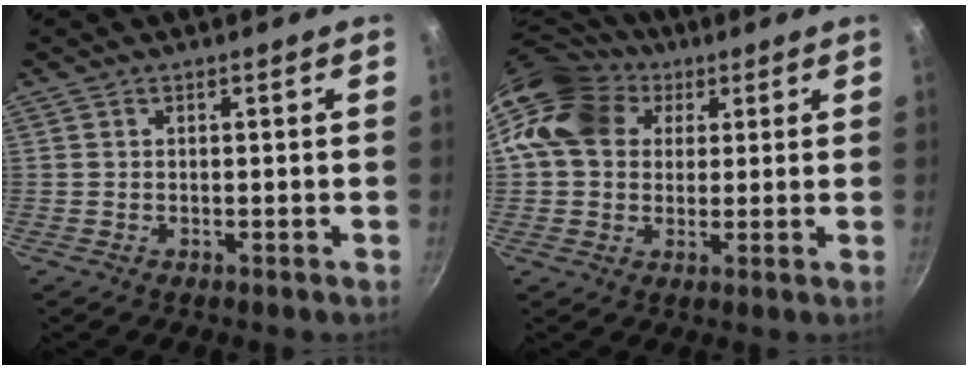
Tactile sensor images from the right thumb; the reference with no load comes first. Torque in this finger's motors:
{"motor_torque": [1.99, 2.46, 0.24, 0.13, 0.52]}